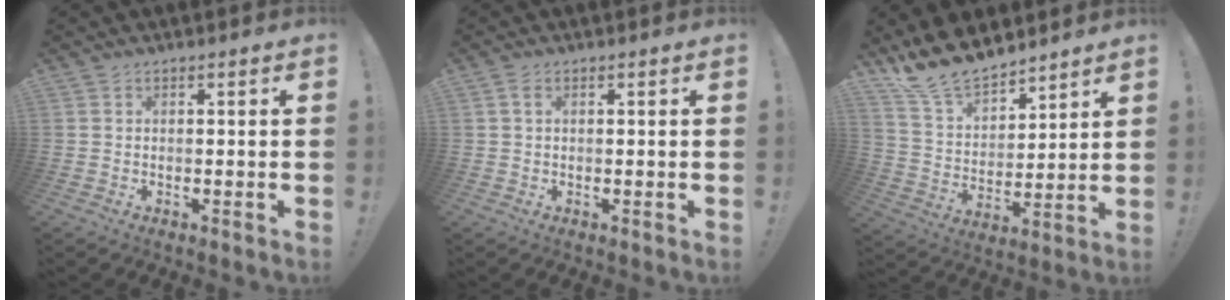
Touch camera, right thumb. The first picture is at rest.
{"total": 1.5, "force": [0.5, 0.8, 1.2], "torque": [-0.021, 0.002, 0.008]}
{"total": 14.5, "force": [13.0, 5.1, 3.7], "torque": [-0.099, -0.103, 0.245]}